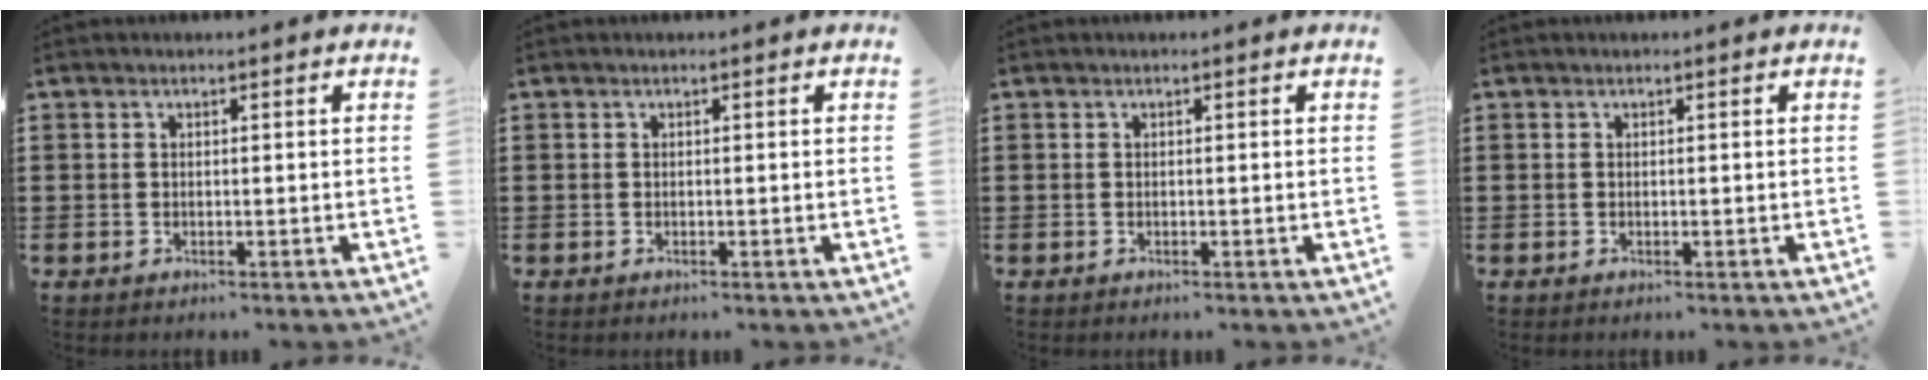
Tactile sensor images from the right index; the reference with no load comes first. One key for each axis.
{"total": 0.0}
{"total": 0.0}
{"total": 0.0}